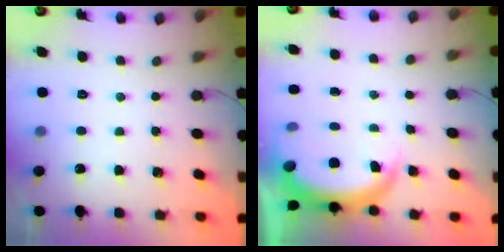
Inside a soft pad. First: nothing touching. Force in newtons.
{"total": 6.5, "press": 6.4, "slide": 0.6}